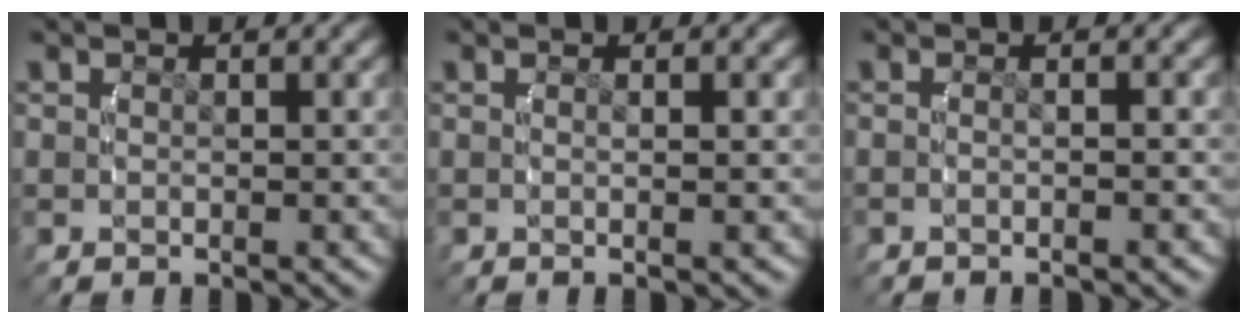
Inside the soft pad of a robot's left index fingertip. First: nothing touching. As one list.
[{"total": 1.0, "force": [-0.1, -0.5, 0.8], "torque": [-0.019, 0.000, -0.003]}, {"total": 1.3, "force": [-0.9, 0.1, 1.0], "torque": [-0.021, 0.006, -0.019]}]